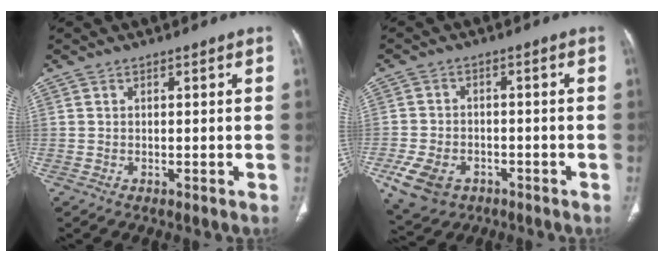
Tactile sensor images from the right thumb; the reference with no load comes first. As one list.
[{"total": 9.0, "force": [-4.1, 6.4, 4.9], "torque": [-0.098, 0.017, -0.062]}]